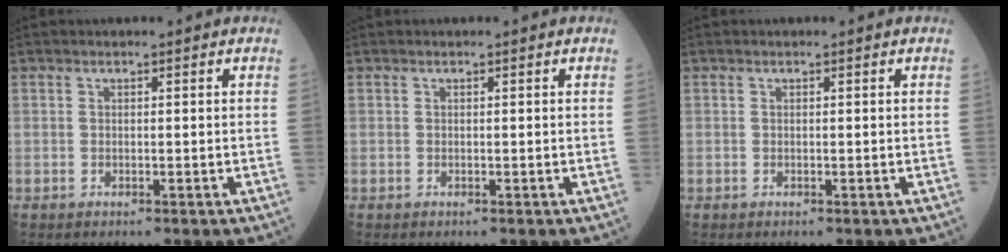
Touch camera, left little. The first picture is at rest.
{"total": 0.0}
{"total": 0.0}